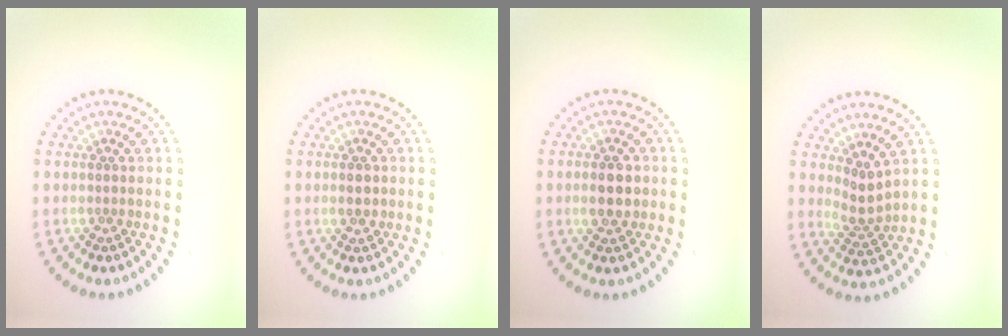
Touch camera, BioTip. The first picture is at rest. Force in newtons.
{"total": 1.0, "press": 1.0, "slide": 0.2}
{"total": 2.9, "press": 2.9, "slide": 0.1}
{"total": 2.2, "press": 1.6, "slide": 1.6}